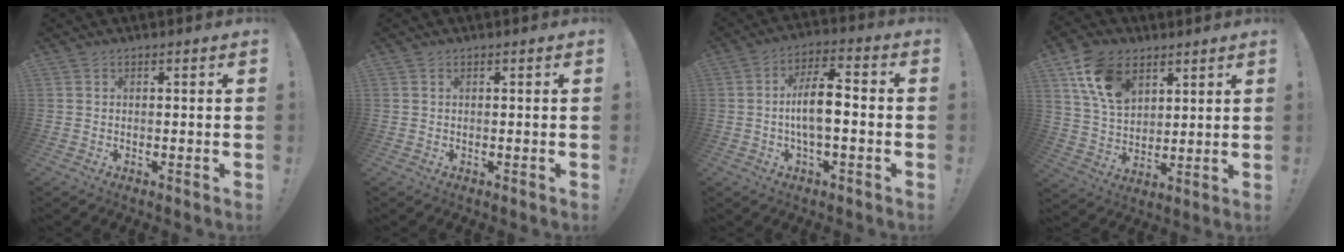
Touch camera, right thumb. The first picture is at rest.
{"total": 0.0}
{"total": 10.4, "force": [-1.4, 3.8, 9.5], "torque": [-0.160, 0.011, -0.030]}
{"total": 14.3, "force": [7.5, 9.5, 7.5], "torque": [-0.136, -0.021, 0.150]}